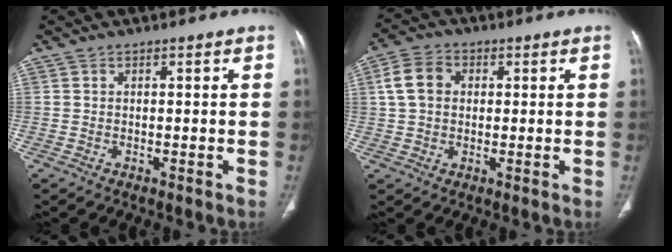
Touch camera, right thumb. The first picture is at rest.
{"total": 7.4, "force": [1.5, 5.6, 4.6], "torque": [-0.079, 0.013, 0.024]}